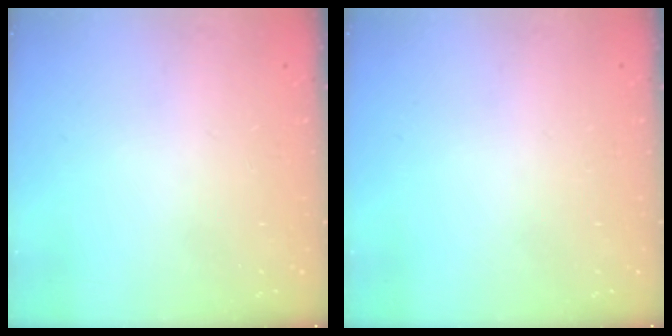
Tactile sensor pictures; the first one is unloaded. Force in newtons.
{"total": 0.0}